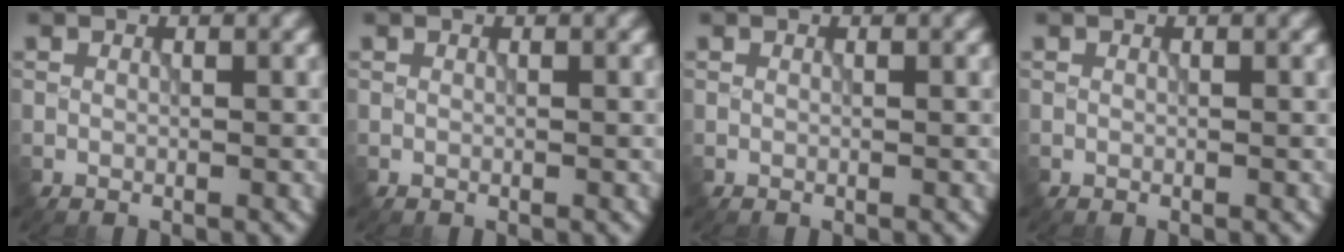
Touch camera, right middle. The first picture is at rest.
{"total": 0.0}
{"total": 0.0}
{"total": 0.0}